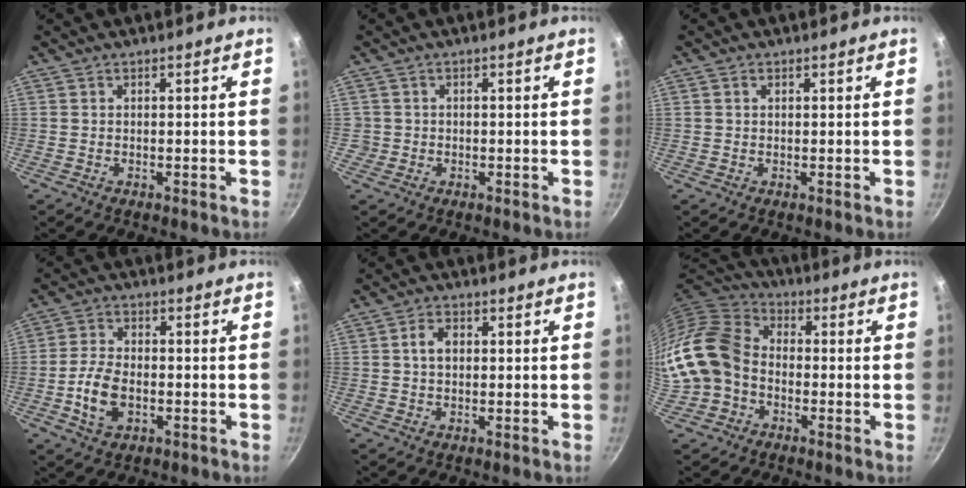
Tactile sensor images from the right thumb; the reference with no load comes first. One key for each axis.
{"total": 1.7, "fx": -0.3, "fy": 1.7, "fz": 0.1, "tx": 0.007, "ty": 0.011, "tz": -0.001}
{"total": 1.0, "fx": 0.4, "fy": 0.7, "fz": 0.6, "tx": -0.008, "ty": 0.001, "tz": 0.007}
{"total": 7.9, "fx": -2.1, "fy": 4.8, "fz": 5.9, "tx": -0.111, "ty": 0.015, "tz": -0.043}
{"total": 3.5, "fx": 0.4, "fy": 2.4, "fz": 2.4, "tx": -0.033, "ty": 0.008, "tz": 0.004}
{"total": 15.4, "fx": -3.9, "fy": 12.1, "fz": 8.7, "tx": -0.158, "ty": 0.051, "tz": -0.095}